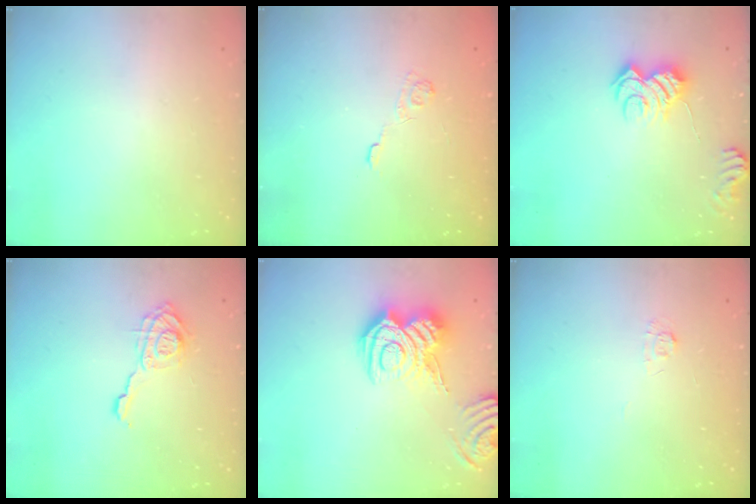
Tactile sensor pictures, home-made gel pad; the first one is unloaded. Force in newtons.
{"total": 3.2, "press": 2.9, "slide": 1.4}
{"total": 8.5, "press": 8.5, "slide": 0.8}
{"total": 11.8, "press": 11.7, "slide": 1.4}
{"total": 15.6, "press": 15.6, "slide": 0.6}
{"total": 3.9, "press": 3.9, "slide": 0.4}